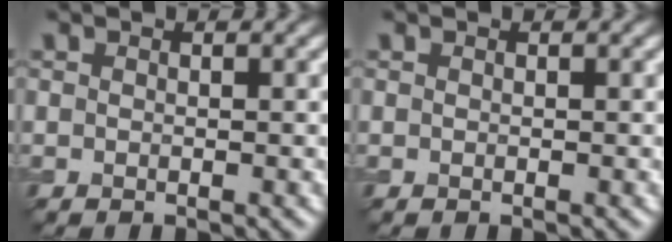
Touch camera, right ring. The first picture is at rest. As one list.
[{"total": 0.0}]